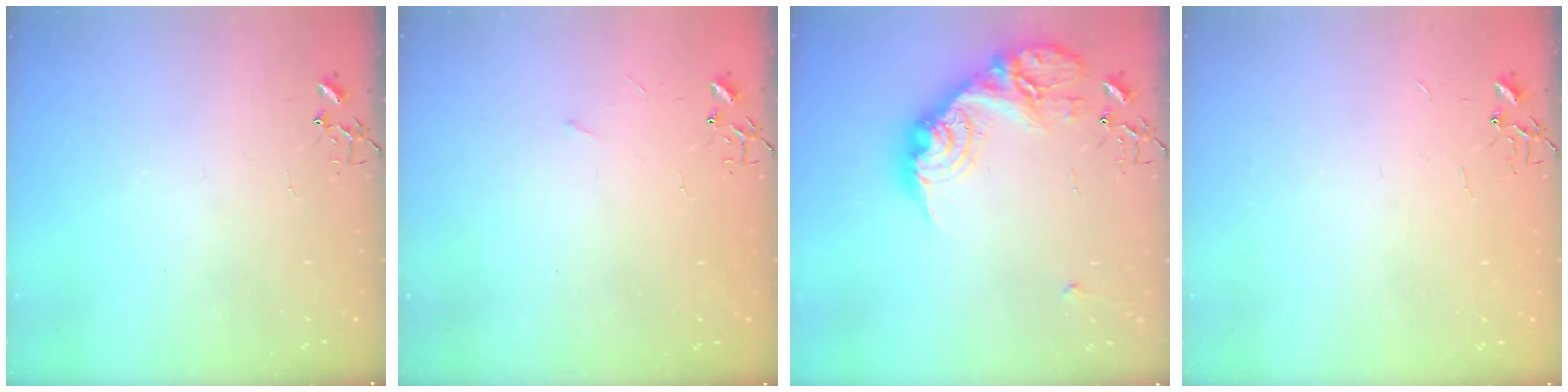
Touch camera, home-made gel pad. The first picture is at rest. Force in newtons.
{"total": 2.6, "press": 2.6, "slide": 0.4}
{"total": 24.1, "press": 24.1, "slide": 1.4}
{"total": 2.2, "press": 2.2, "slide": 0.3}